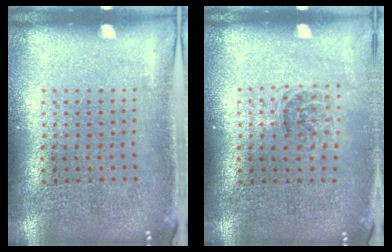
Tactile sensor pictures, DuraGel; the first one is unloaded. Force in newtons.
{"total": 1.2, "press": 1.0, "slide": 0.6}